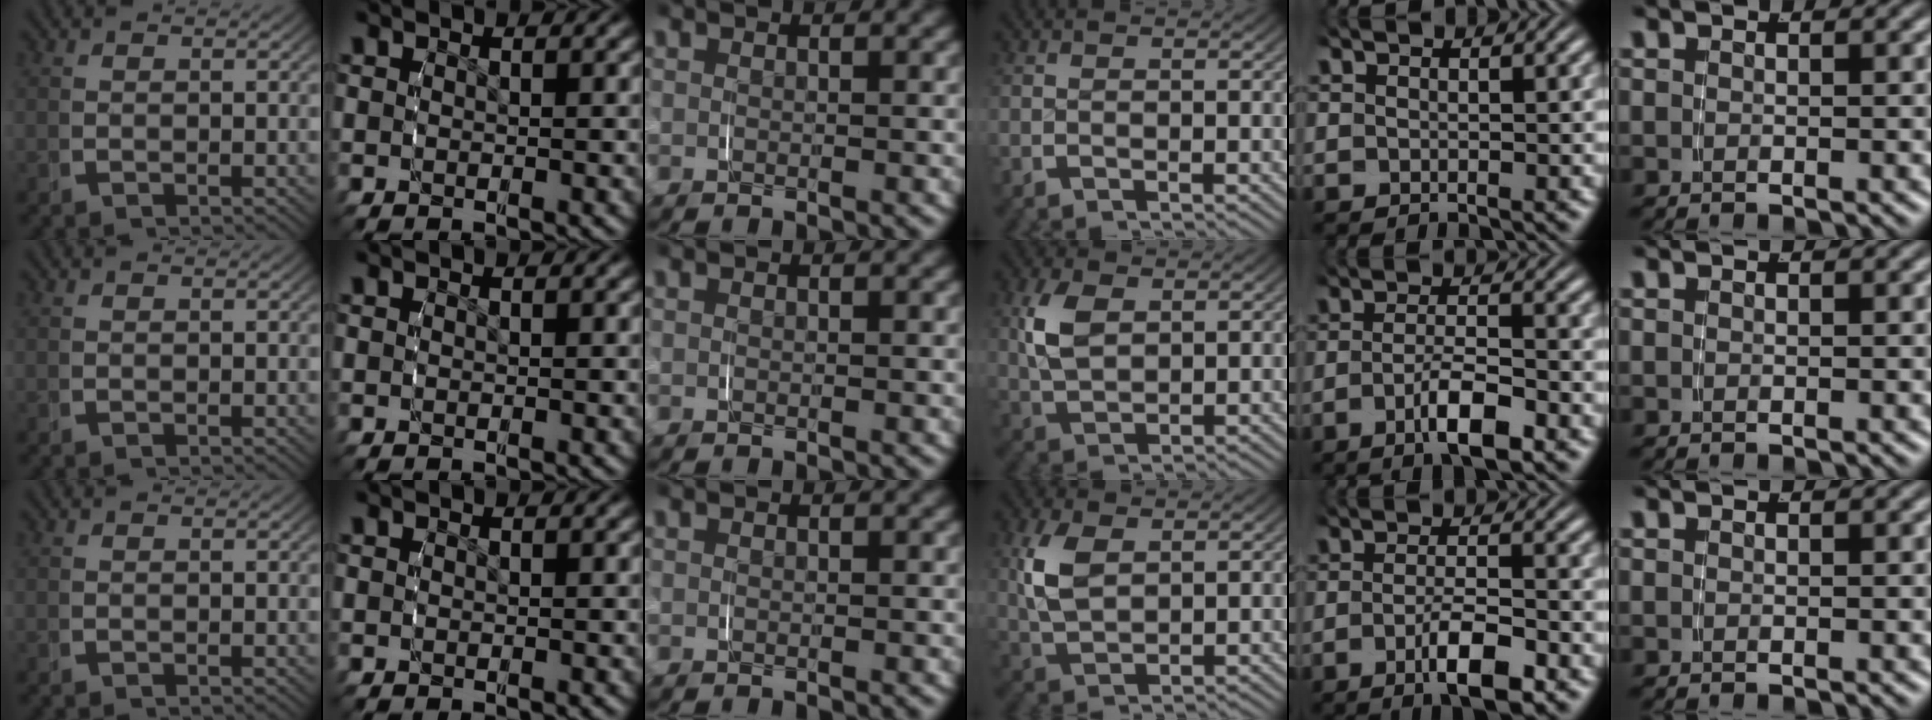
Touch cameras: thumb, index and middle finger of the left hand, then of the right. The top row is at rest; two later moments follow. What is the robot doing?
{"motion": "grasp_and_lifting", "object": "lipstick"}